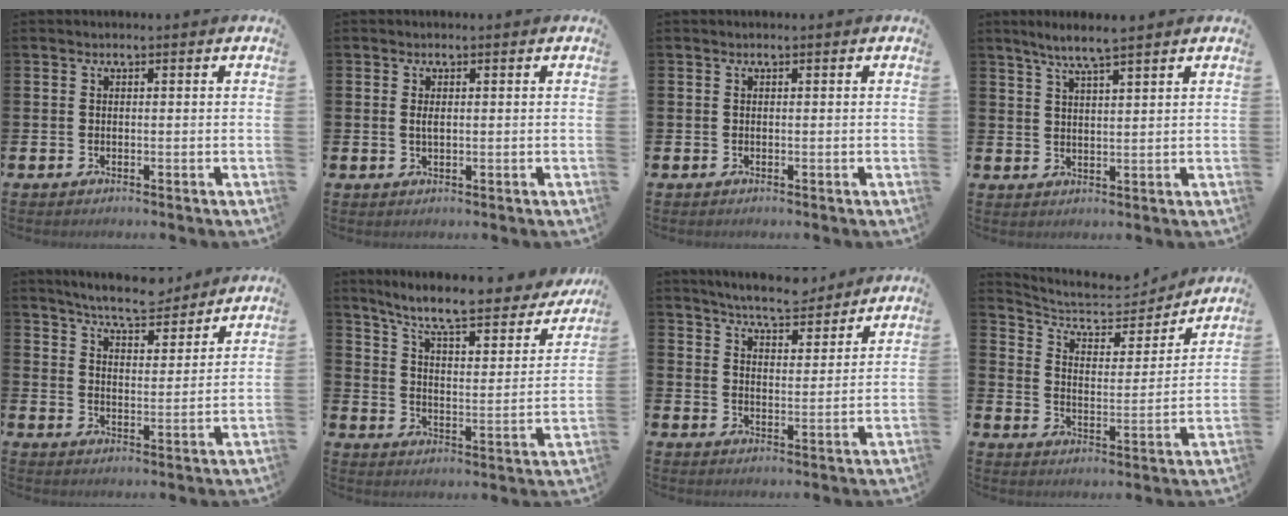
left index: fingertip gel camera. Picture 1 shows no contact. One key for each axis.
{"total": 1.1, "fx": 0.2, "fy": 0.5, "fz": 1.0, "tx": -0.010, "ty": 0.000, "tz": 0.000}
{"total": 0.0}
{"total": 4.9, "fx": 4.3, "fy": 0.0, "fz": 2.3, "tx": -0.048, "ty": -0.012, "tz": 0.074}
{"total": 7.0, "fx": 6.7, "fy": 0.7, "fz": 1.6, "tx": -0.048, "ty": -0.038, "tz": 0.121}
{"total": 8.7, "fx": 7.7, "fy": 1.3, "fz": 3.8, "tx": -0.098, "ty": -0.057, "tz": 0.125}
{"total": 6.5, "fx": 6.4, "fy": 0.8, "fz": 1.3, "tx": -0.041, "ty": -0.034, "tz": 0.114}
{"total": 7.3, "fx": 6.5, "fy": 2.4, "fz": 2.3, "tx": -0.066, "ty": -0.050, "tz": 0.105}